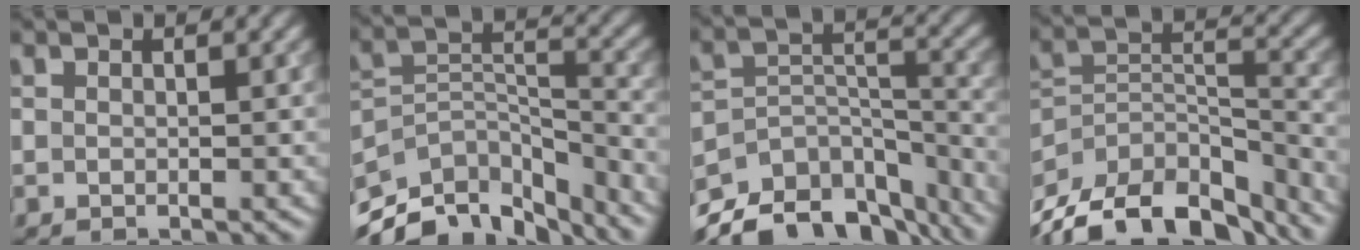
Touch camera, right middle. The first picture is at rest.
{"total": 10.5, "force": [-8.8, 4.5, 3.6], "torque": [-0.070, 0.011, -0.150]}
{"total": 12.4, "force": [-10.4, 5.4, 4.1], "torque": [-0.071, -0.001, -0.156]}
{"total": 13.8, "force": [-10.6, 6.3, 6.2], "torque": [-0.120, 0.010, -0.159]}